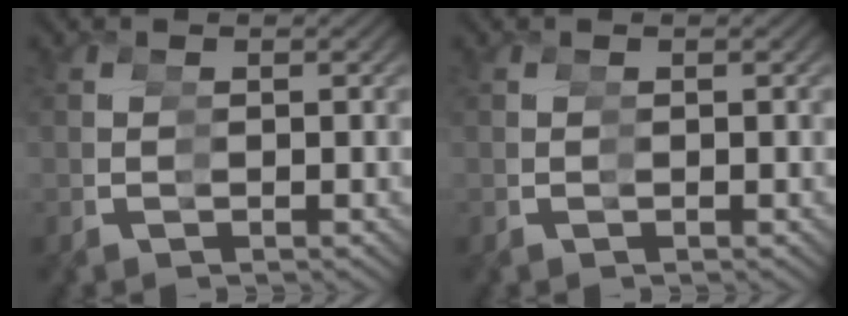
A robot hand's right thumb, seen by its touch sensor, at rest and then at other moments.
{"total": 0.0}